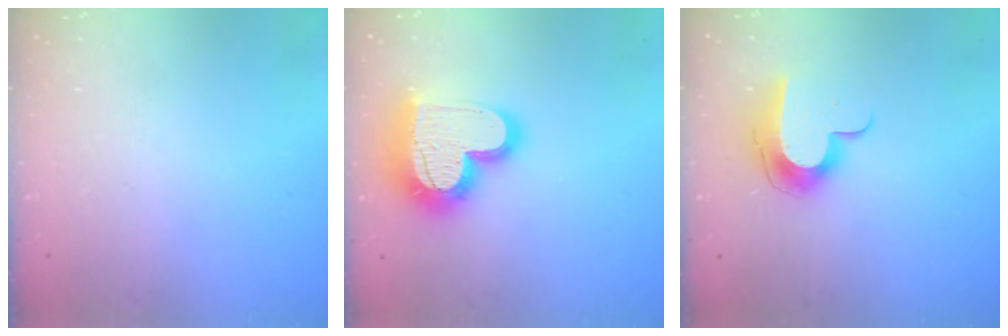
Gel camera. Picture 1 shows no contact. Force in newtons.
{"total": 21.1, "press": 21.0, "slide": 1.9}
{"total": 10.3, "press": 10.3, "slide": 0.1}